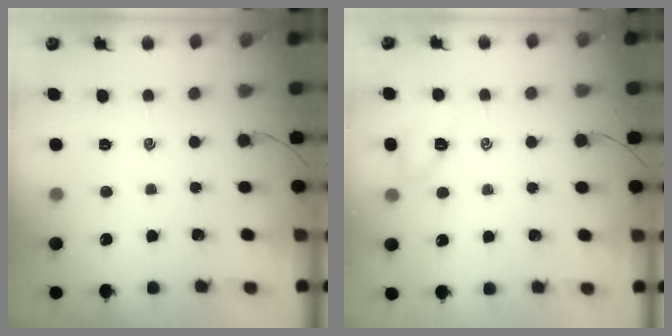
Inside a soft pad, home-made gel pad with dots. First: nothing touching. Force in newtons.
{"total": 4.5, "press": 4.2, "slide": 1.4}